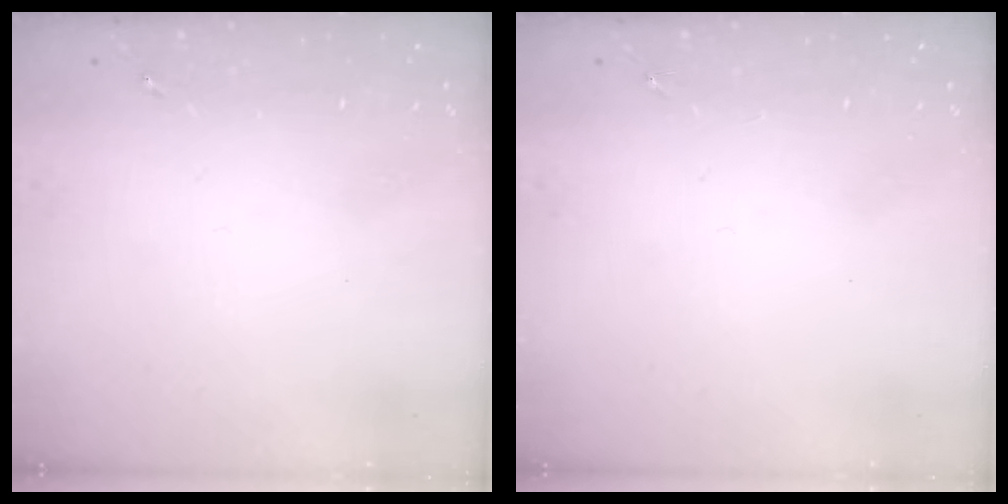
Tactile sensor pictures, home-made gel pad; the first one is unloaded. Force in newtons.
{"total": 0.0}